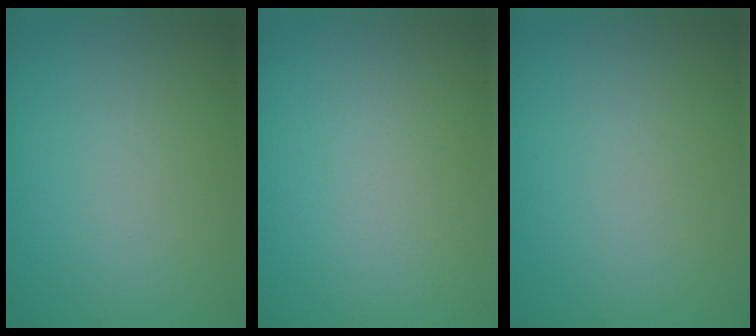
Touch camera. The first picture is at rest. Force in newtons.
{"total": 0.0}
{"total": 0.0}